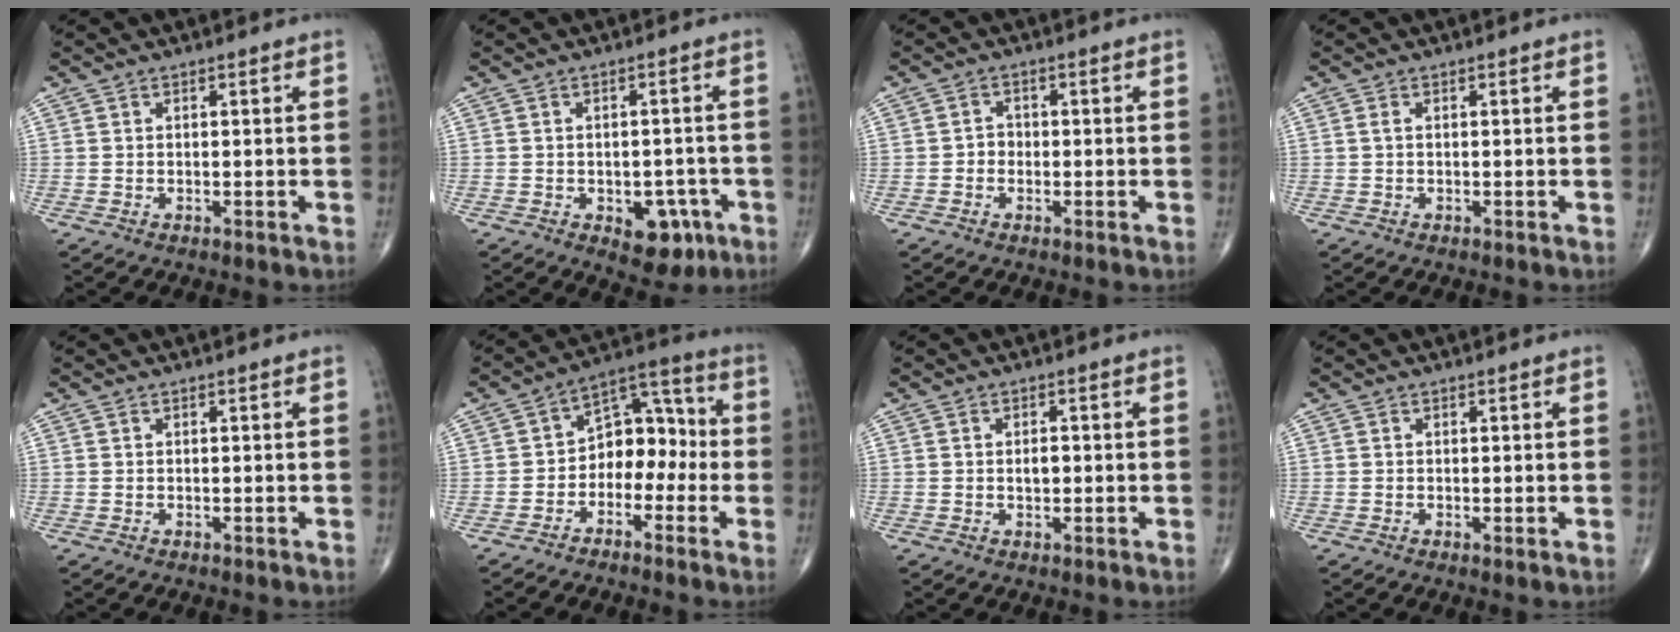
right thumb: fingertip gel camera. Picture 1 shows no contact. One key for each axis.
{"total": 7.3, "fx": -3.1, "fy": 4.5, "fz": 4.9, "tx": -0.026, "ty": 0.016, "tz": -0.029}
{"total": 1.9, "fx": -0.6, "fy": 1.6, "fz": 0.8, "tx": 0.000, "ty": 0.007, "tz": -0.015}
{"total": 0.7, "fx": 0.1, "fy": 0.3, "fz": 0.6, "tx": -0.015, "ty": 0.000, "tz": -0.001}
{"total": 0.0}
{"total": 10.1, "fx": -2.3, "fy": 7.0, "fz": 6.8, "tx": -0.063, "ty": 0.049, "tz": -0.054}
{"total": 1.9, "fx": -0.1, "fy": 1.2, "fz": 1.5, "tx": -0.023, "ty": 0.001, "tz": -0.002}
{"total": 0.5, "fx": 0.1, "fy": 0.0, "fz": 0.5, "tx": -0.013, "ty": -0.004, "tz": 0.000}